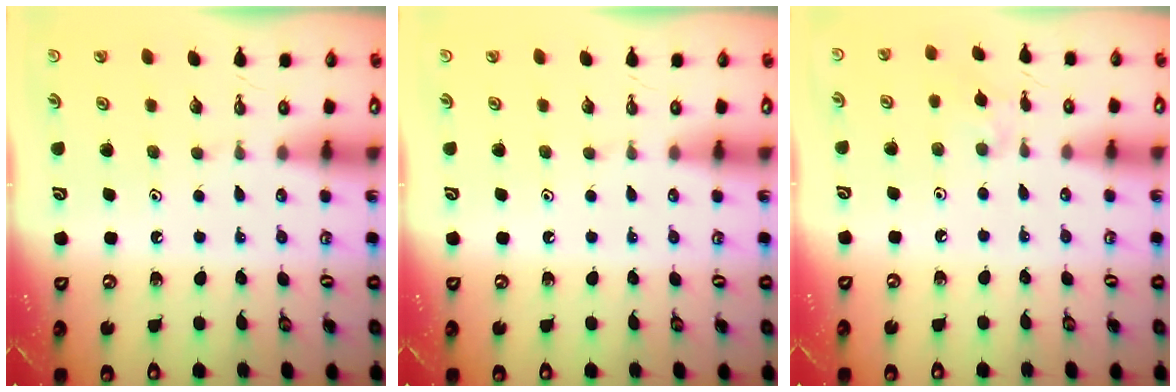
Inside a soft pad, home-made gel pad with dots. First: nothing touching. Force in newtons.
{"total": 0.0}
{"total": 6.5, "press": 6.4, "slide": 0.9}